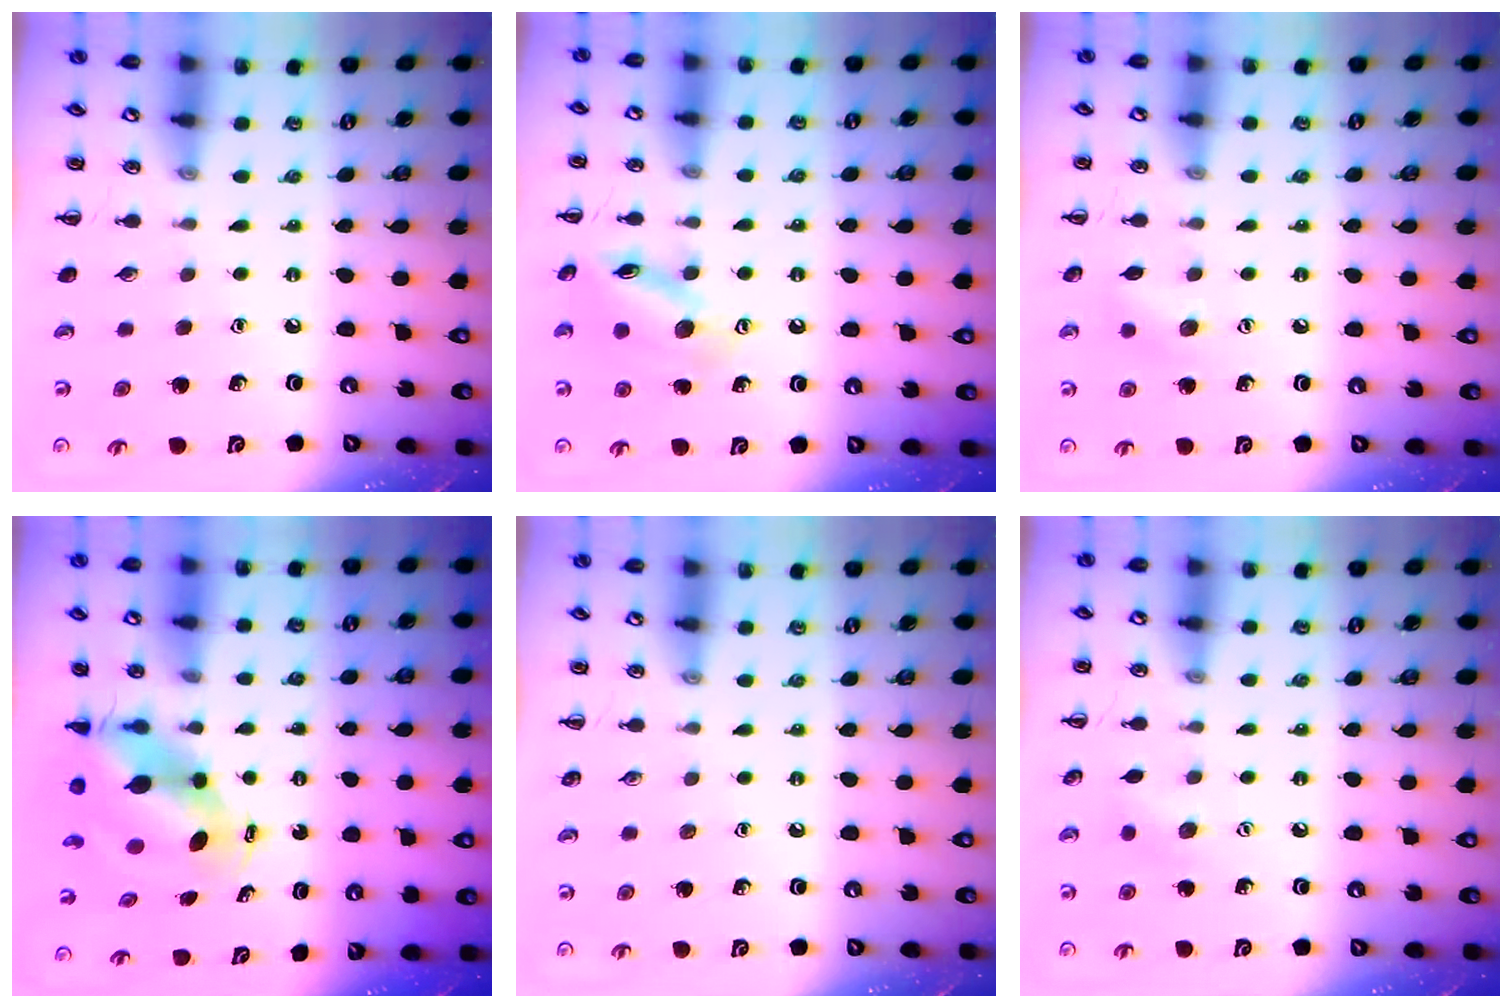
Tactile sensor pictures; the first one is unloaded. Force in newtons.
{"total": 12.8, "press": 12.7, "slide": 0.7}
{"total": 5.6, "press": 5.5, "slide": 1.4}
{"total": 5.8, "press": 5.6, "slide": 1.4}
{"total": 0.0}
{"total": 3.6, "press": 3.5, "slide": 0.6}